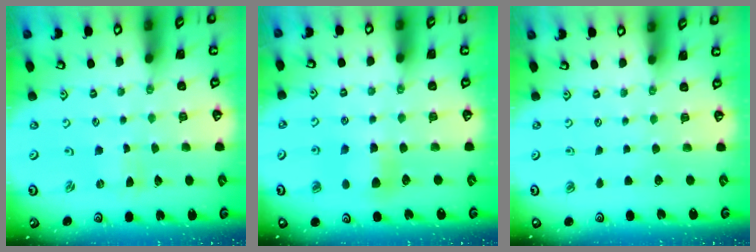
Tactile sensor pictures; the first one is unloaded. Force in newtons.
{"total": 6.3, "press": 6.3, "slide": 0.2}
{"total": 0.0}